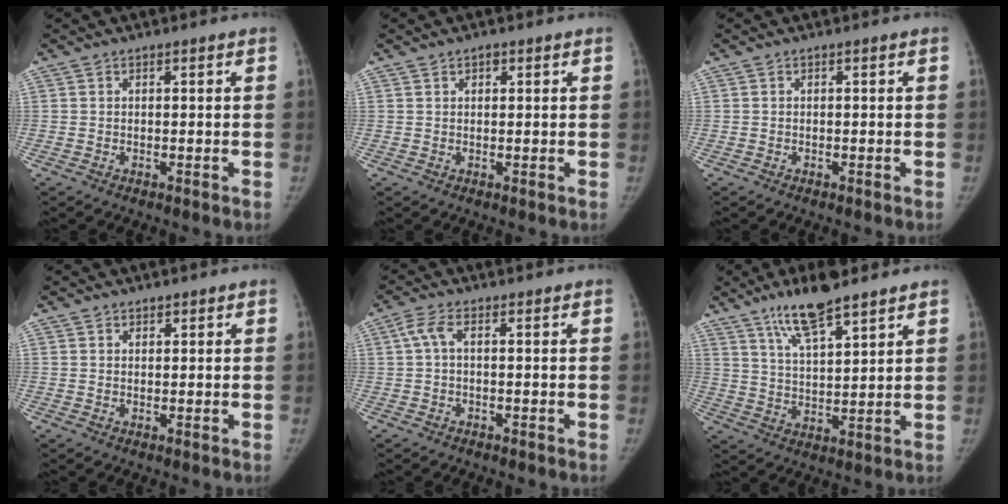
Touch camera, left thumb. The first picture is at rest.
{"total": 1.4, "force": [0.9, 0.8, 0.8], "torque": [-0.005, -0.003, 0.012]}
{"total": 0.0}
{"total": 1.2, "force": [0.9, 0.7, 0.2], "torque": [0.009, -0.006, 0.011]}
{"total": 3.0, "force": [0.4, 1.1, 2.8], "torque": [-0.070, 0.011, 0.006]}
{"total": 11.1, "force": [7.9, 2.5, 7.3], "torque": [-0.122, -0.040, 0.148]}